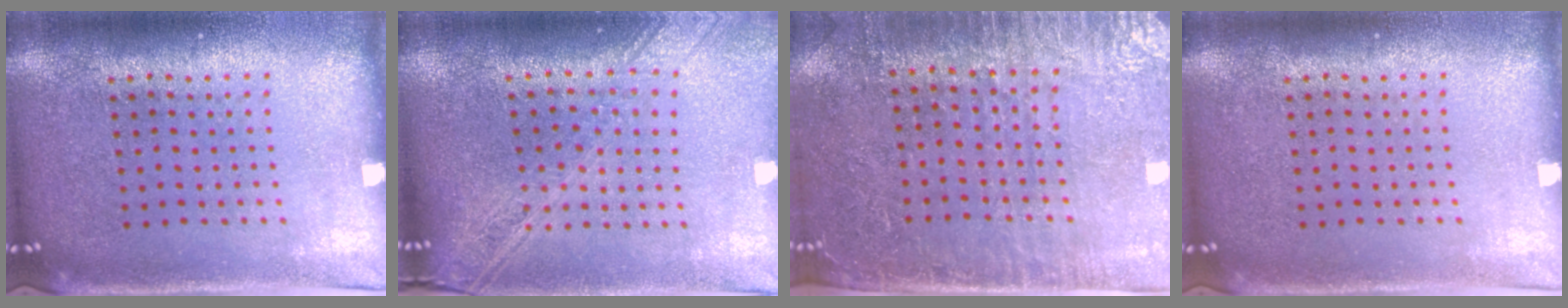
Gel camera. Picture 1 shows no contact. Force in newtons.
{"total": 2.2, "press": 1.9, "slide": 1.2}
{"total": 3.5, "press": 3.1, "slide": 1.7}
{"total": 0.0}